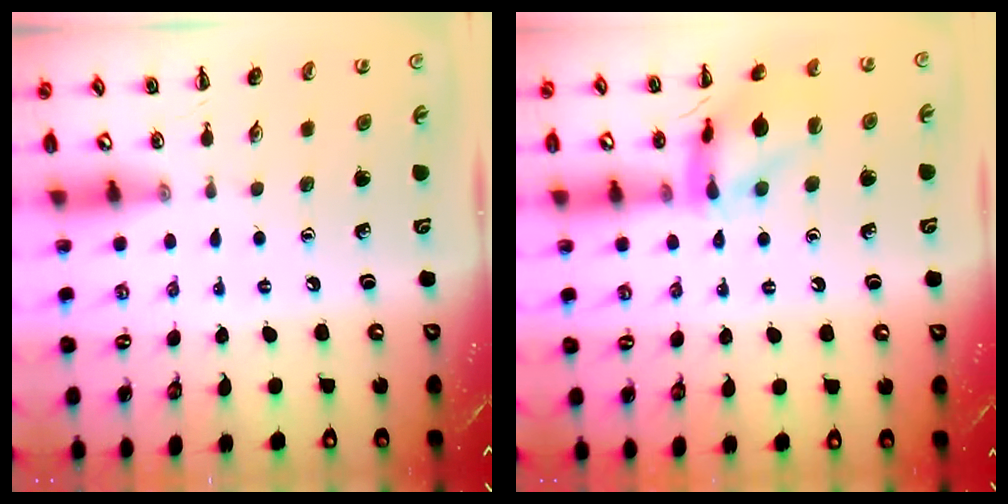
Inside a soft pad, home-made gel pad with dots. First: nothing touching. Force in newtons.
{"total": 12.8, "press": 12.7, "slide": 1.3}